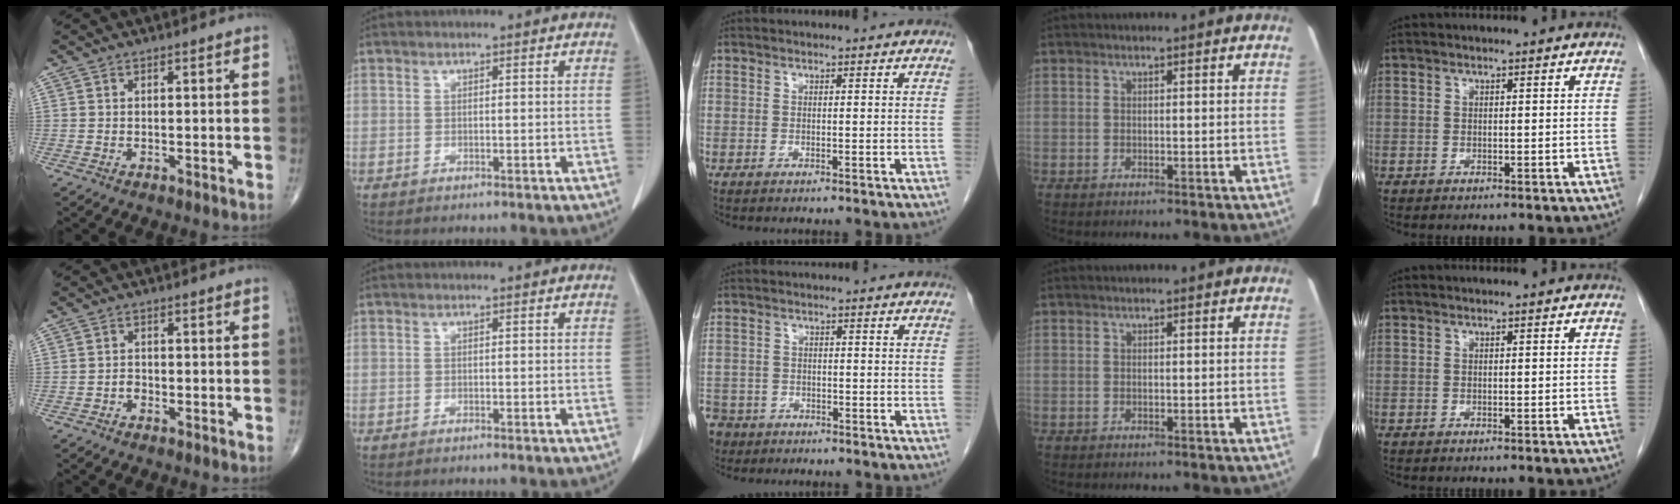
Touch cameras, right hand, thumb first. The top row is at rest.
{"thumb": {"total": 1.3, "force": [-0.7, 1.0, 0.6], "torque": [-0.005, 0.004, -0.014]}, "middle": {"total": 7.8, "force": [-5.4, 5.4, 1.5], "torque": [-0.057, -0.004, -0.095]}}